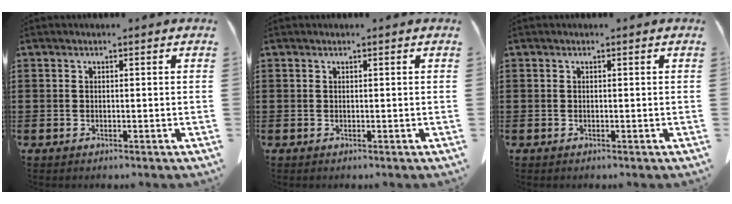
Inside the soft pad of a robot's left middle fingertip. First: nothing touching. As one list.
[{"total": 0.0}, {"total": 0.0}]